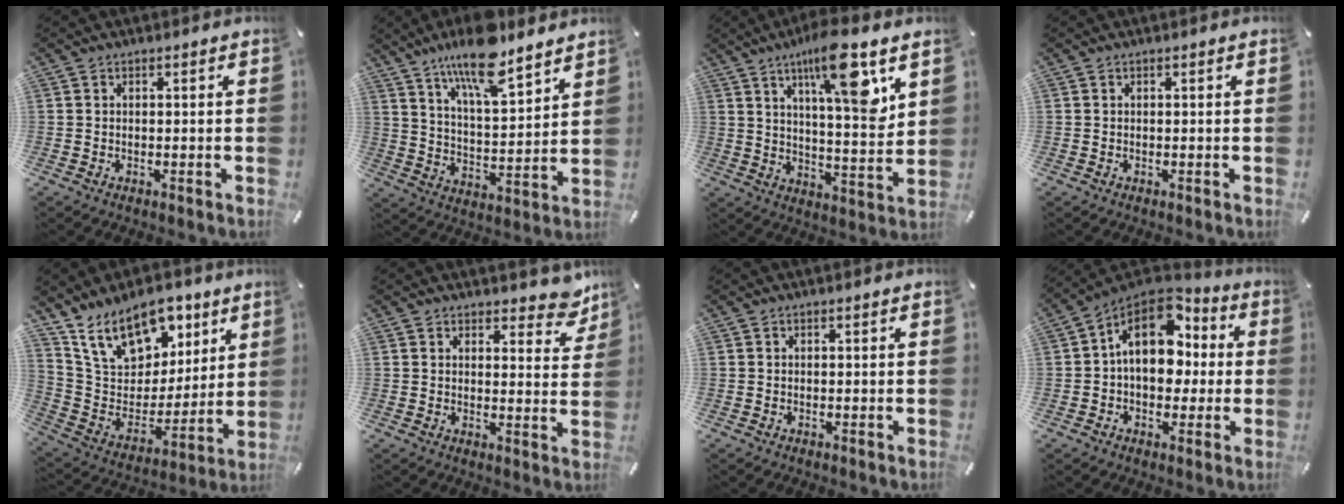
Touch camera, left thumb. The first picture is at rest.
{"total": 14.6, "force": [11.6, 4.6, 7.6], "torque": [-0.135, -0.068, 0.202]}
{"total": 15.9, "force": [8.8, 3.9, 12.7], "torque": [-0.202, -0.042, 0.137]}
{"total": 0.0}
{"total": 17.7, "force": [11.6, 10.9, 7.7], "torque": [-0.142, -0.064, 0.217]}
{"total": 6.7, "force": [5.5, 3.4, 2.1], "torque": [-0.003, -0.044, 0.093]}
{"total": 0.0}
{"total": 15.3, "force": [3.2, 10.7, 10.5], "torque": [-0.179, -0.012, 0.056]}